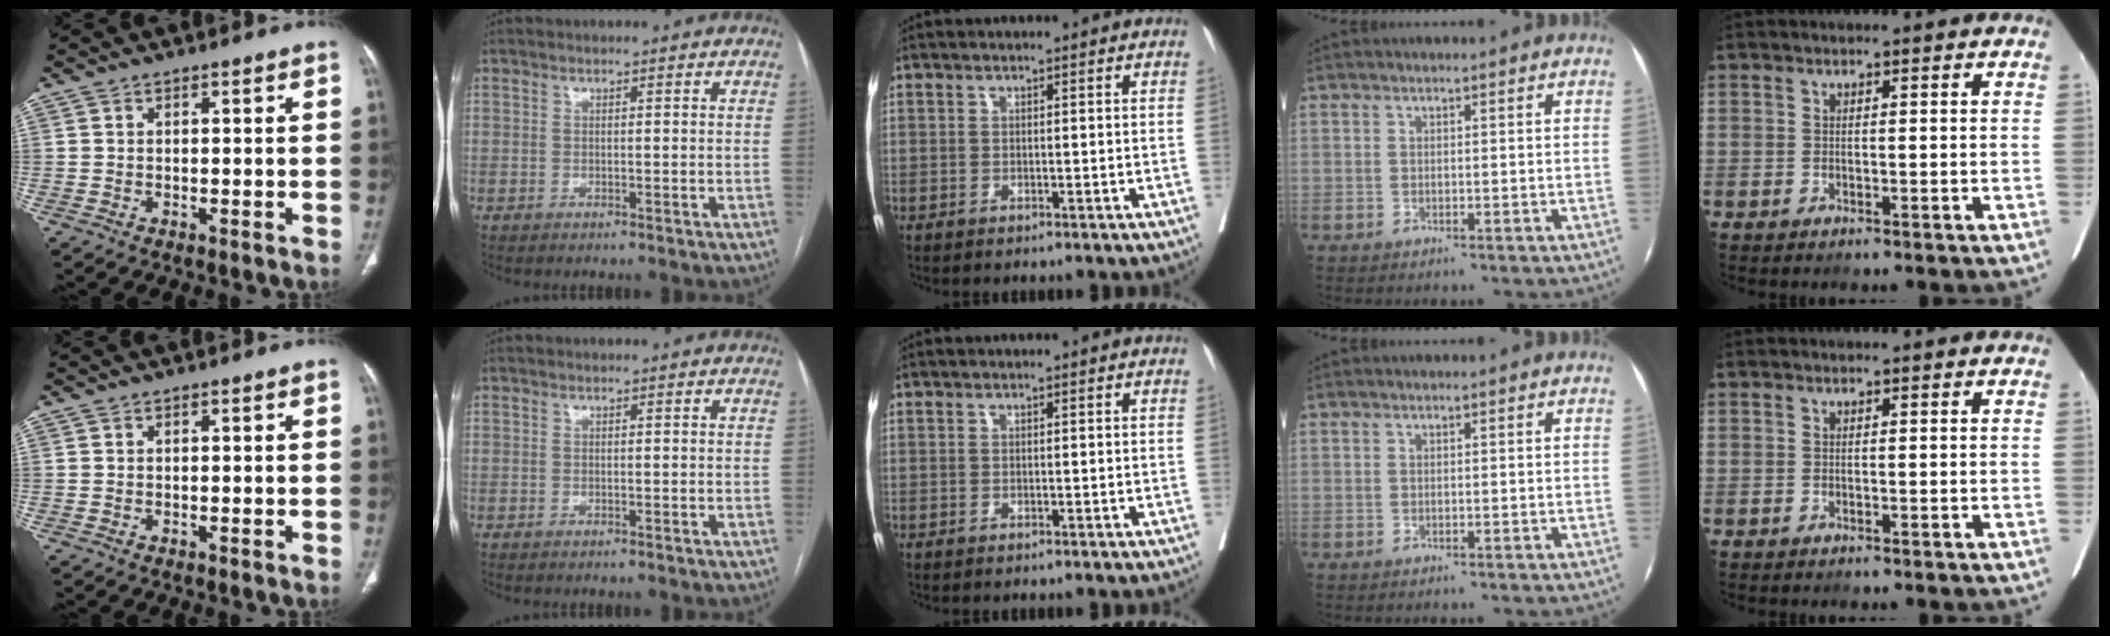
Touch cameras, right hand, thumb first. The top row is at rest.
{}